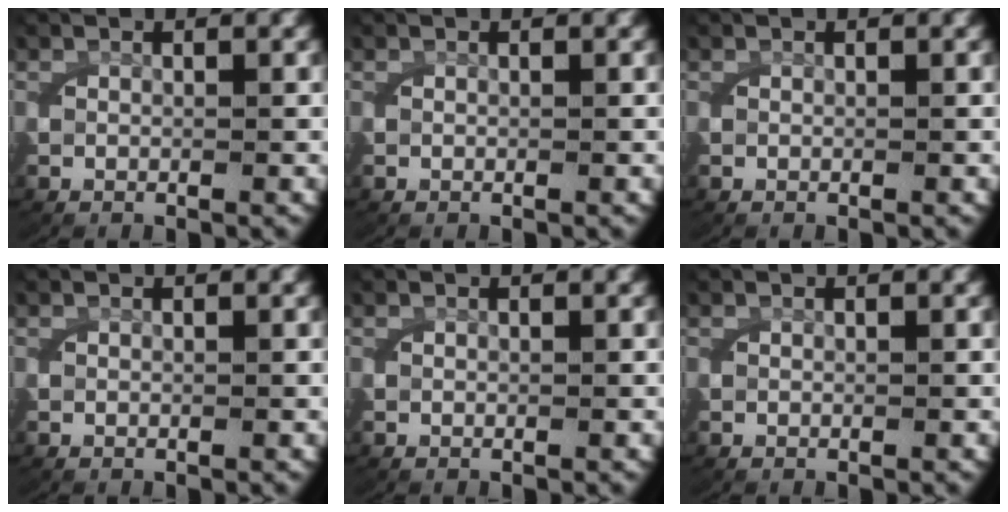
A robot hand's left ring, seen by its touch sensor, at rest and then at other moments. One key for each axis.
{"total": 0.0}
{"total": 0.0}
{"total": 0.0}
{"total": 0.0}
{"total": 0.0}